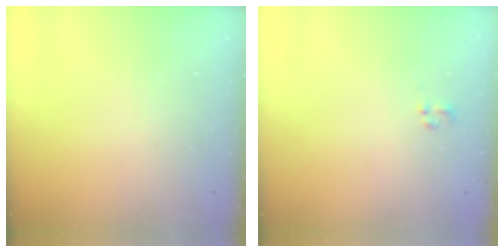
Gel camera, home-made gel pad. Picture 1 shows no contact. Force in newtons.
{"total": 0.0}